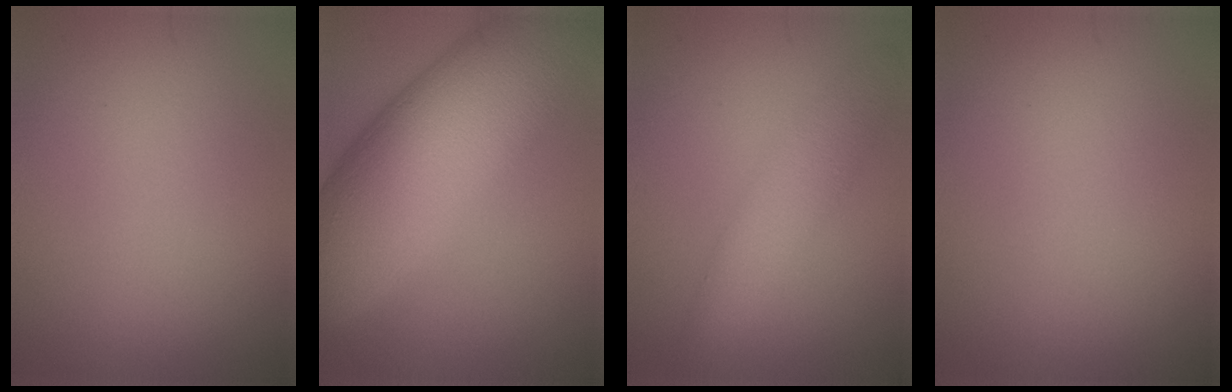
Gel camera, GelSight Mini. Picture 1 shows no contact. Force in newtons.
{"total": 15.1, "press": 15.1, "slide": 0.4}
{"total": 3.9, "press": 3.9, "slide": 0.1}
{"total": 0.0}